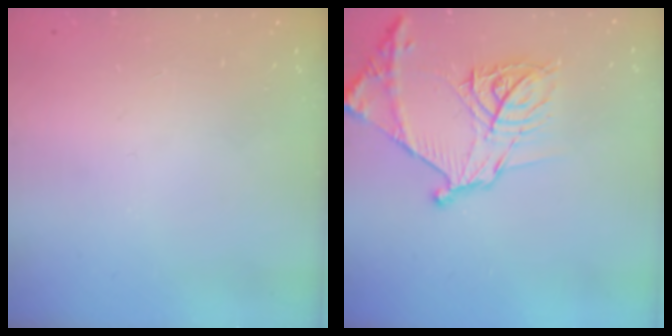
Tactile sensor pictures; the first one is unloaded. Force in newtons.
{"total": 18.4, "press": 18.3, "slide": 1.9}